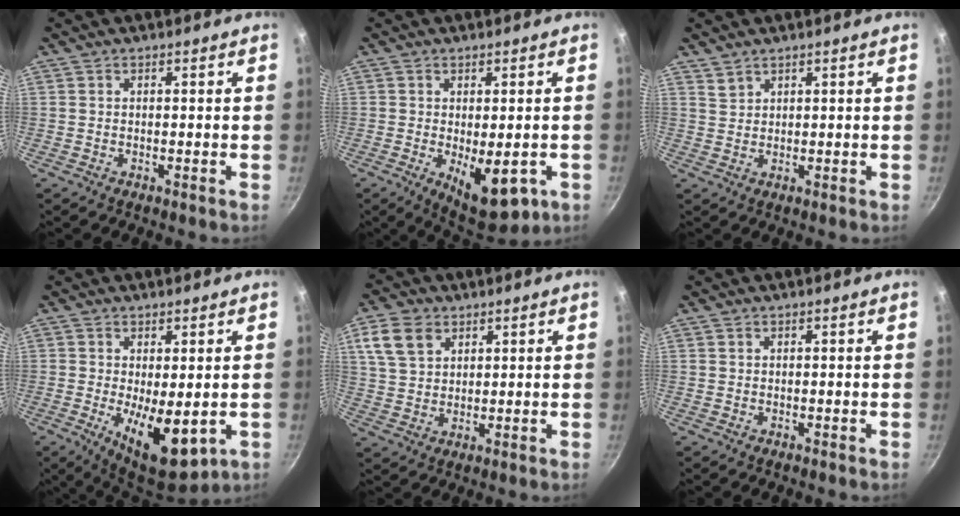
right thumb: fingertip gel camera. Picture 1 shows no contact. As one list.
[{"total": 11.3, "force": [-3.5, 5.0, 9.5], "torque": [-0.105, -0.008, -0.032]}, {"total": 1.7, "force": [1.5, 0.8, 0.3], "torque": [0.003, -0.001, 0.032]}, {"total": 11.1, "force": [-1.6, 4.7, 9.9], "torque": [-0.137, -0.016, -0.011]}, {"total": 8.5, "force": [3.9, 5.9, 4.7], "torque": [-0.077, 0.002, 0.077]}, {"total": 0.0}]